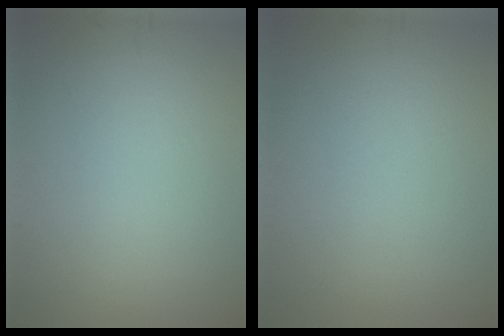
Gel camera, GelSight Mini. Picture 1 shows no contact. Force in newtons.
{"total": 0.0}